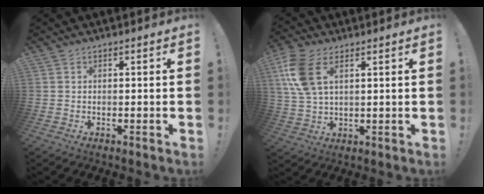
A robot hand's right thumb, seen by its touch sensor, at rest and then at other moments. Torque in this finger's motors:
{"motor_torque": [0.70, 0.71, 0.35, -0.10, 0.23]}